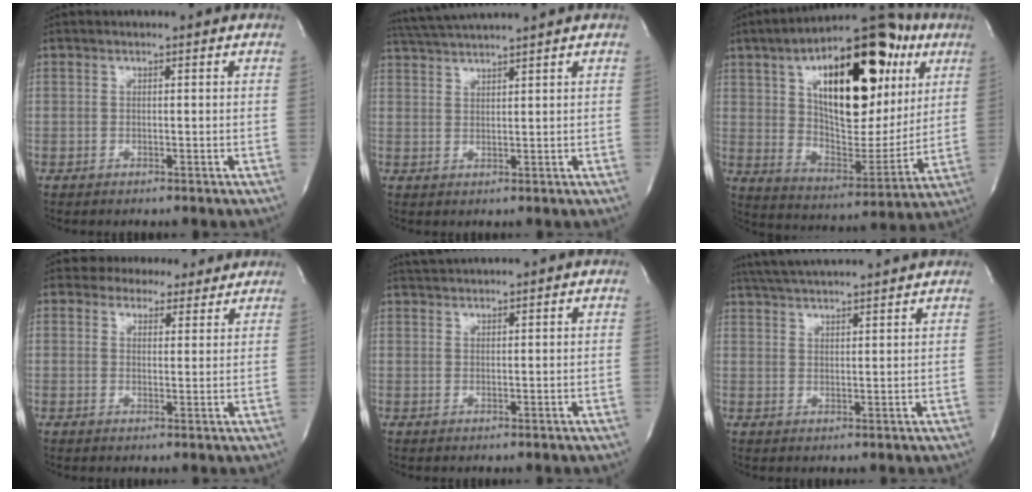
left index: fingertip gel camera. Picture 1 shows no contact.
{"total": 5.6, "force": [5.1, -1.6, 1.7], "torque": [-0.033, 0.012, 0.095]}
{"total": 26.4, "force": [9.9, 11.0, 21.8], "torque": [-0.354, 0.022, 0.150]}
{"total": 7.1, "force": [6.3, 3.2, 0.6], "torque": [0.003, 0.006, 0.067]}
{"total": 2.6, "force": [2.6, -0.3, 0.4], "torque": [-0.009, 0.018, 0.051]}
{"total": 11.4, "force": [10.5, 0.2, 4.4], "torque": [-0.086, 0.027, 0.158]}